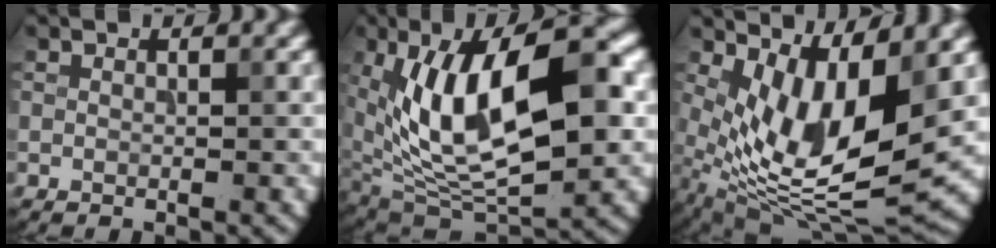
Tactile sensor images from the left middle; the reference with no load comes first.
{"total": 13.6, "force": [2.1, 5.9, 12.0], "torque": [-0.195, 0.003, 0.035]}
{"total": 10.2, "force": [1.3, 4.2, 9.2], "torque": [-0.178, -0.026, 0.029]}